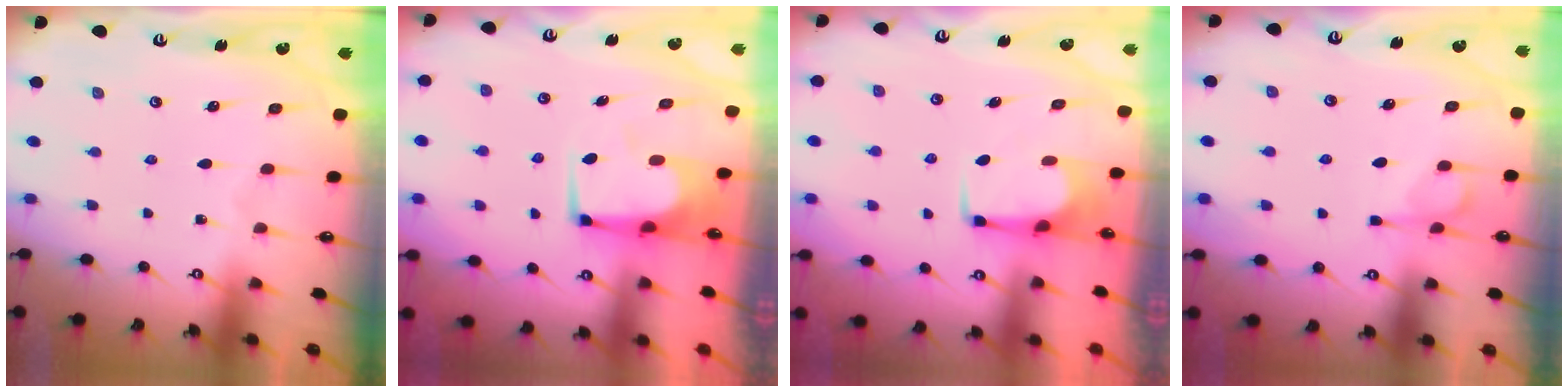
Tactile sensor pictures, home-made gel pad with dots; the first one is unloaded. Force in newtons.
{"total": 1.2, "press": 1.2, "slide": 0.2}
{"total": 2.7, "press": 2.7, "slide": 0.4}
{"total": 3.1, "press": 3.0, "slide": 1.0}